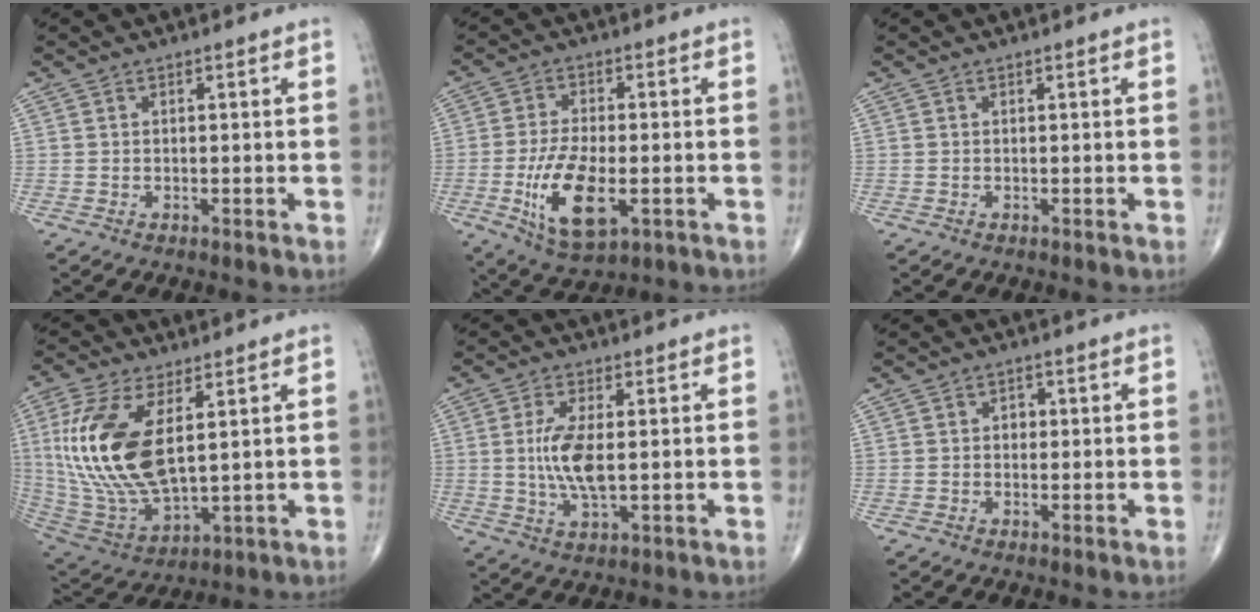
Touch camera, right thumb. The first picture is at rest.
{"total": 12.2, "force": [-3.3, 5.5, 10.4], "torque": [-0.198, -0.004, -0.051]}
{"total": 0.0}
{"total": 20.1, "force": [4.2, 9.3, 17.3], "torque": [-0.370, -0.025, 0.092]}
{"total": 8.2, "force": [0.3, 3.1, 7.6], "torque": [-0.162, -0.012, 0.008]}
{"total": 1.6, "force": [0.1, 1.3, 0.9], "torque": [-0.003, 0.004, -0.004]}